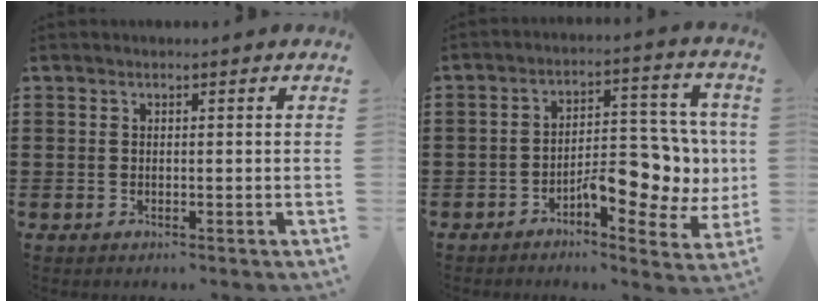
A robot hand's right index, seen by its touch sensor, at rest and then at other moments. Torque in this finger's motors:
{"motor_torque": [2.14, 0.00, 0.65, 0.07]}